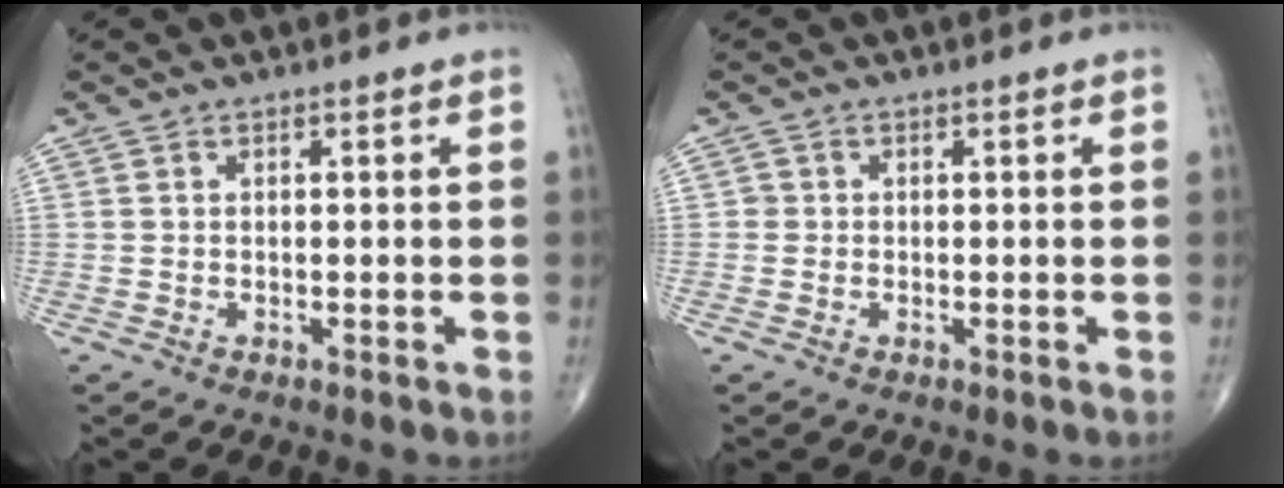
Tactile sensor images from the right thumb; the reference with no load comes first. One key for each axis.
{"total": 0.8, "fx": -0.1, "fy": 0.8, "fz": 0.1, "tx": 0.006, "ty": 0.005, "tz": -0.005}